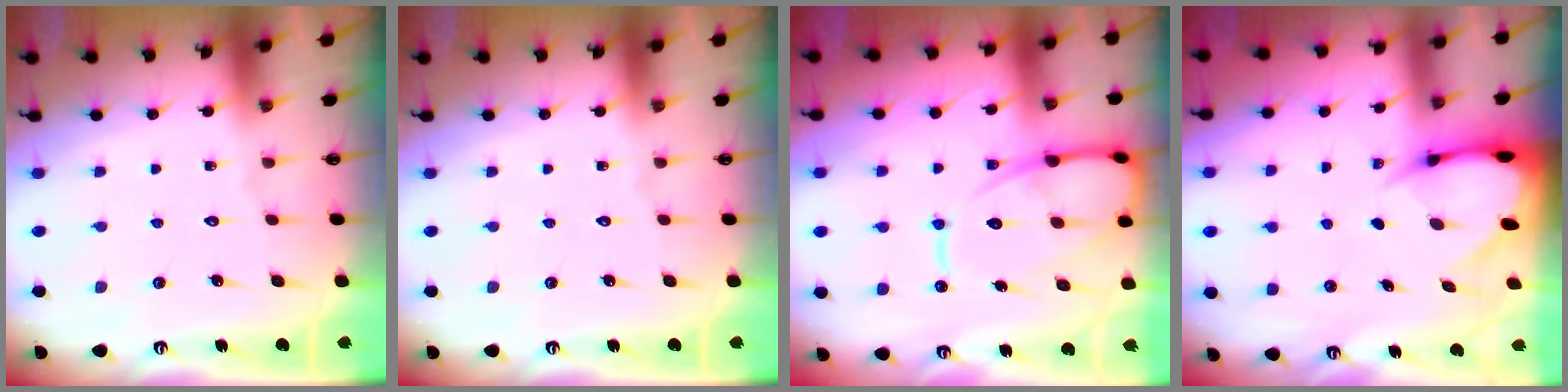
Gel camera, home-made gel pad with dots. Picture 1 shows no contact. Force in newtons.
{"total": 0.0}
{"total": 14.0, "press": 13.9, "slide": 1.5}
{"total": 4.9, "press": 4.8, "slide": 0.7}